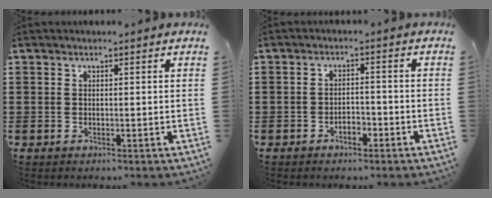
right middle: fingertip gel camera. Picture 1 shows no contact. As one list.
[{"total": 2.4, "force": [-1.8, 1.1, 1.3], "torque": [-0.027, 0.006, -0.038]}]